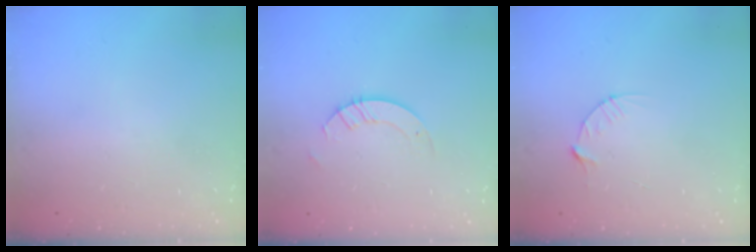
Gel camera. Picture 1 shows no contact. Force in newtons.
{"total": 2.6, "press": 2.6, "slide": 0.2}
{"total": 3.2, "press": 3.2, "slide": 0.3}